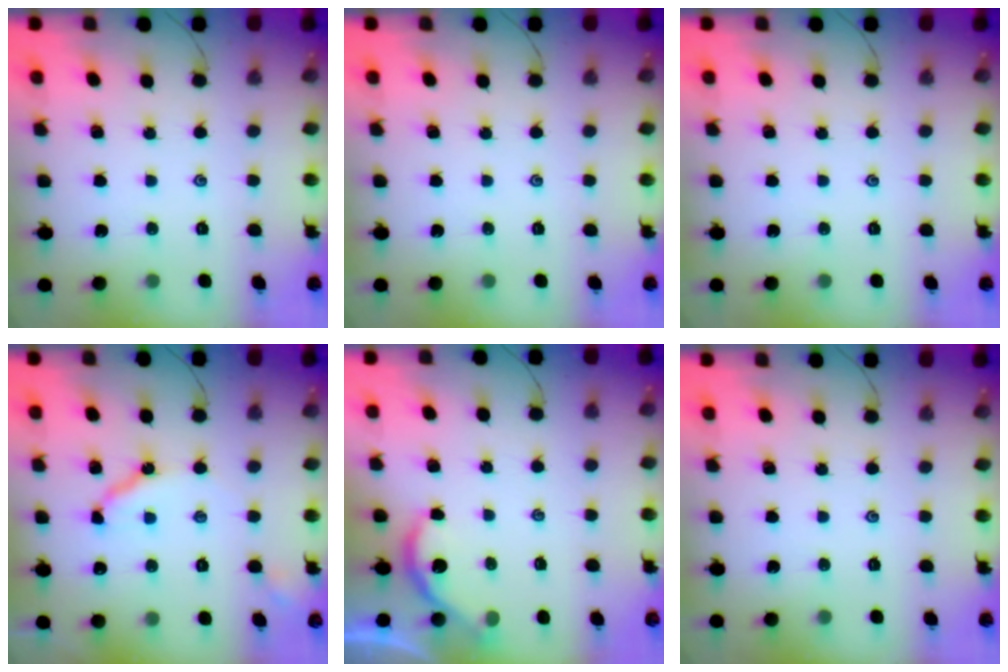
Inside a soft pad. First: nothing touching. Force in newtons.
{"total": 0.0}
{"total": 0.0}
{"total": 8.1, "press": 8.1, "slide": 0.8}
{"total": 3.3, "press": 3.3, "slide": 0.4}
{"total": 0.0}